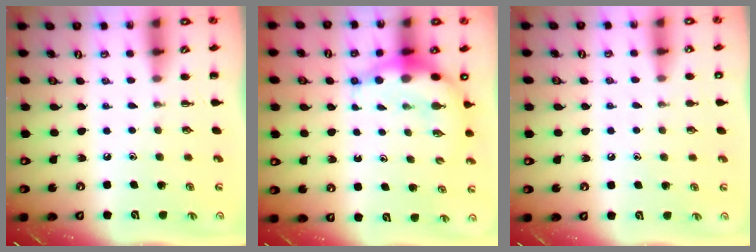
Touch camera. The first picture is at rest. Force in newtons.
{"total": 9.0, "press": 8.8, "slide": 2.2}
{"total": 5.4, "press": 5.2, "slide": 1.5}